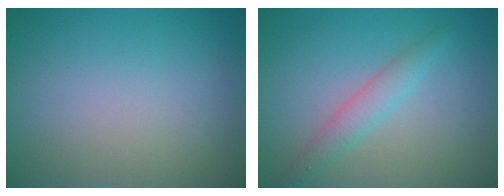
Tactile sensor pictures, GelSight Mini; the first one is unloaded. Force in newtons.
{"total": 2.3, "press": 2.3, "slide": 0.1}